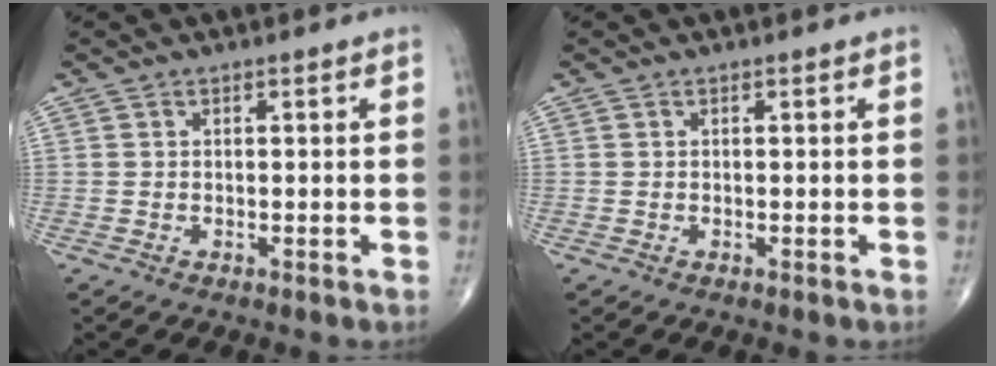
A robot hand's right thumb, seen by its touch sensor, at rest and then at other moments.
{"total": 0.0}